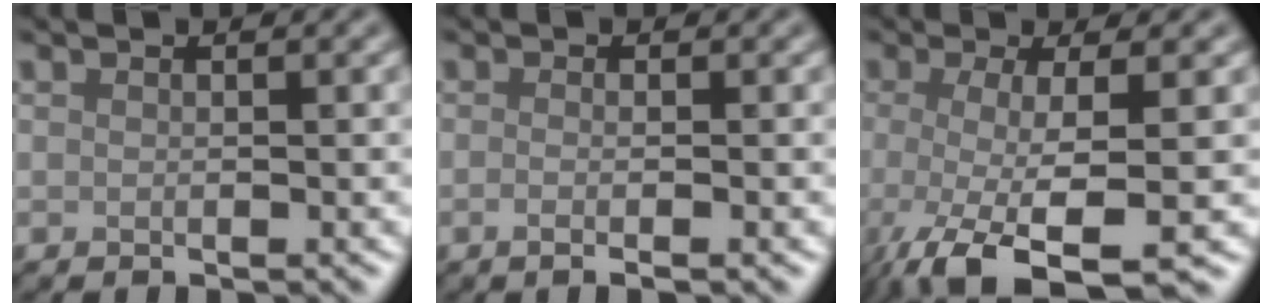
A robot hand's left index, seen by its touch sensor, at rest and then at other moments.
{"total": 1.9, "force": [-0.4, 0.7, 1.7], "torque": [-0.019, -0.005, -0.015]}
{"total": 8.4, "force": [-3.6, 2.2, 7.2], "torque": [-0.114, -0.020, -0.067]}